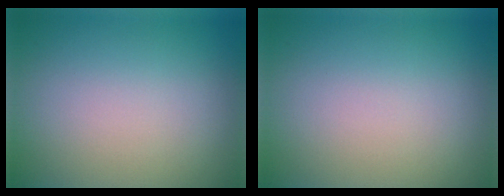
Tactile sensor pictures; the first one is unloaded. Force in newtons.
{"total": 0.0}